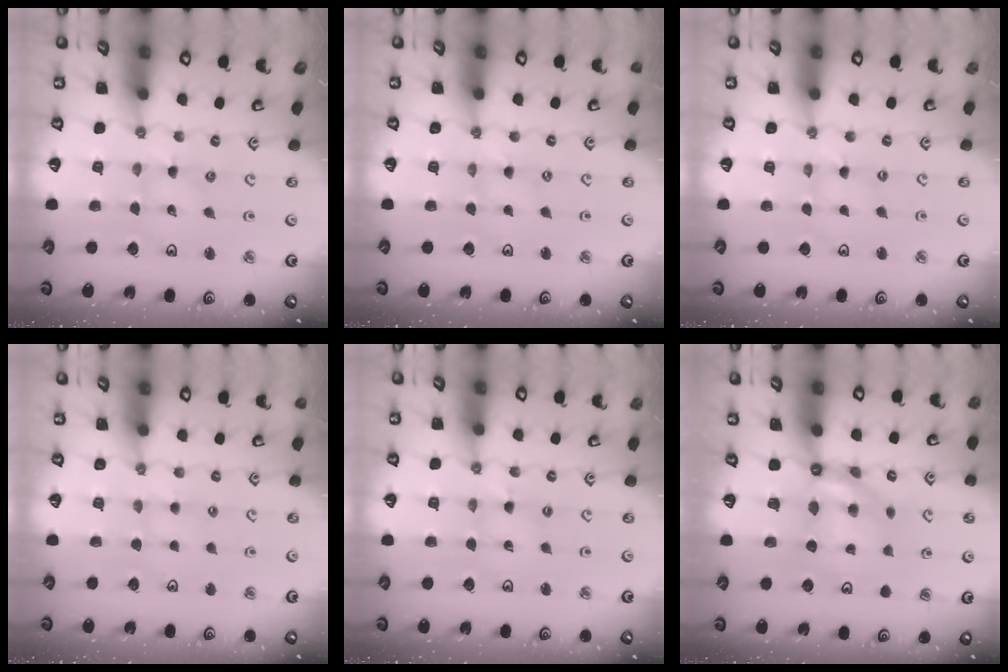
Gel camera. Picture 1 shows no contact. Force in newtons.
{"total": 0.0}
{"total": 0.0}
{"total": 3.1, "press": 3.0, "slide": 0.5}
{"total": 2.0, "press": 1.9, "slide": 0.3}
{"total": 6.0, "press": 6.0, "slide": 0.3}